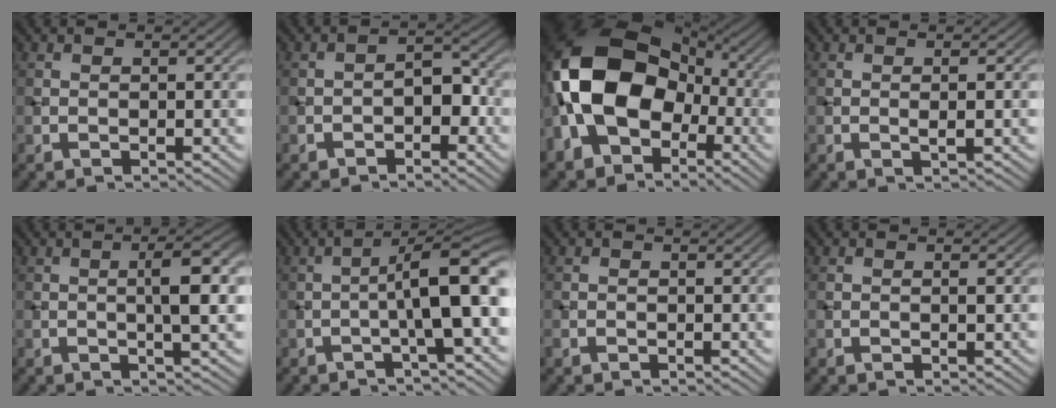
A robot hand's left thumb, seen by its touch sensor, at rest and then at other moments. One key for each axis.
{"total": 3.3, "fx": -1.7, "fy": 1.8, "fz": 2.2, "tx": -0.028, "ty": 0.014, "tz": -0.031}
{"total": 17.2, "fx": -2.9, "fy": 11.9, "fz": 12.1, "tx": -0.259, "ty": 0.001, "tz": -0.069}
{"total": 1.3, "fx": -0.1, "fy": 0.1, "fz": 1.3, "tx": -0.028, "ty": 0.000, "tz": -0.003}
{"total": 4.7, "fx": 0.1, "fy": 0.7, "fz": 4.7, "tx": -0.079, "ty": 0.009, "tz": -0.001}
{"total": 8.3, "fx": -1.7, "fy": 1.3, "fz": 8.0, "tx": -0.116, "ty": 0.027, "tz": -0.038}
{"total": 0.7, "fx": -0.6, "fy": 0.4, "fz": 0.2, "tx": -0.005, "ty": -0.002, "tz": -0.012}
{"total": 0.6, "fx": 0.0, "fy": 0.0, "fz": 0.6, "tx": -0.011, "ty": 0.001, "tz": -0.002}